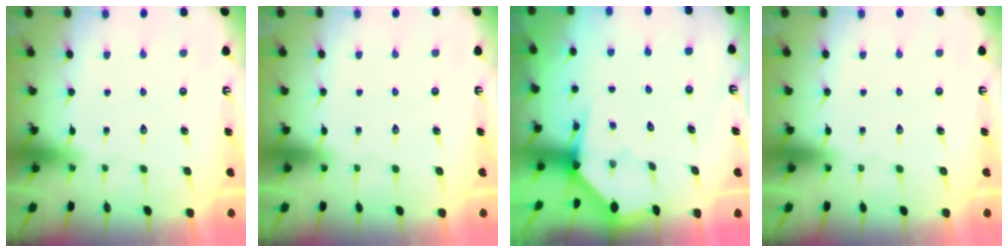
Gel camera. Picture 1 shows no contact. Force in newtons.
{"total": 0.0}
{"total": 2.9, "press": 2.9, "slide": 0.2}
{"total": 0.0}